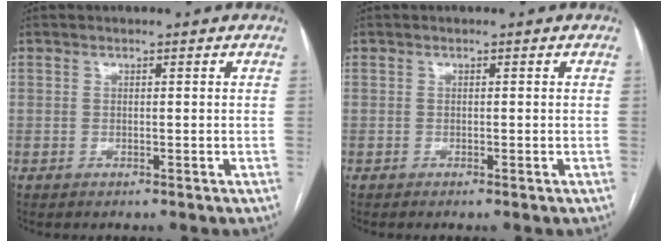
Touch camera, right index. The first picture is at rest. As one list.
[{"total": 0.0}]